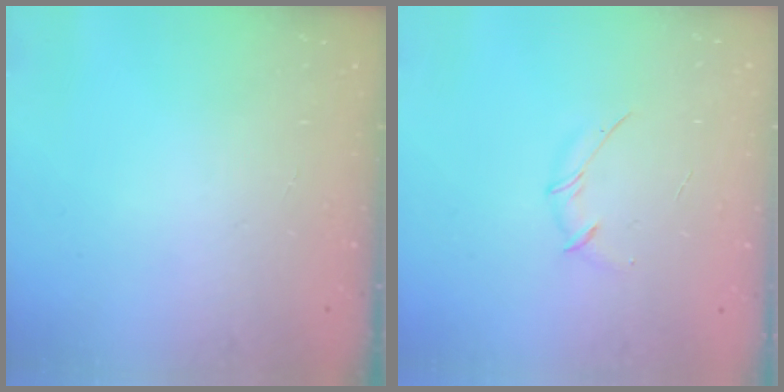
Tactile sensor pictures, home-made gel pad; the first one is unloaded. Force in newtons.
{"total": 3.8, "press": 3.7, "slide": 0.9}